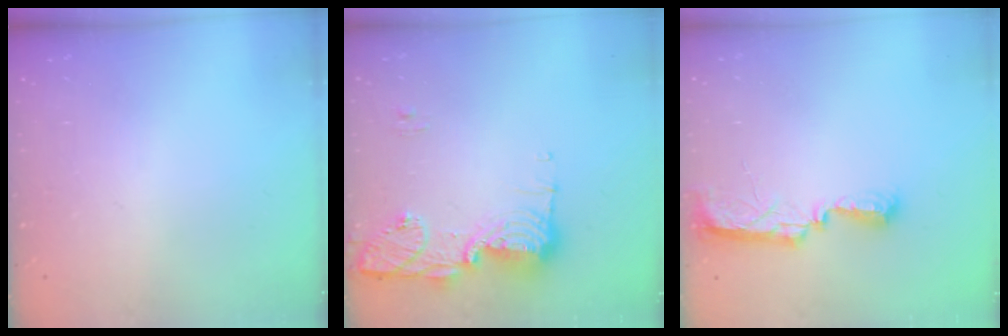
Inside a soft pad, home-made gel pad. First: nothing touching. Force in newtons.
{"total": 16.1, "press": 15.2, "slide": 5.3}
{"total": 8.0, "press": 7.9, "slide": 1.1}